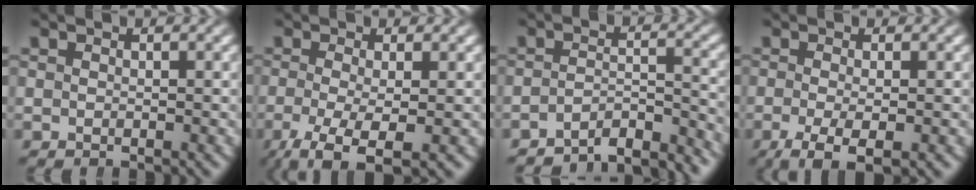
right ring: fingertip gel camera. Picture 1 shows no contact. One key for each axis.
{"total": 7.4, "fx": -5.1, "fy": 2.7, "fz": 4.6, "tx": -0.106, "ty": -0.056, "tz": -0.056}
{"total": 7.0, "fx": -6.5, "fy": 1.5, "fz": 2.1, "tx": -0.025, "ty": -0.028, "tz": -0.099}
{"total": 5.1, "fx": -3.2, "fy": 1.9, "fz": 3.5, "tx": -0.075, "ty": -0.033, "tz": -0.037}